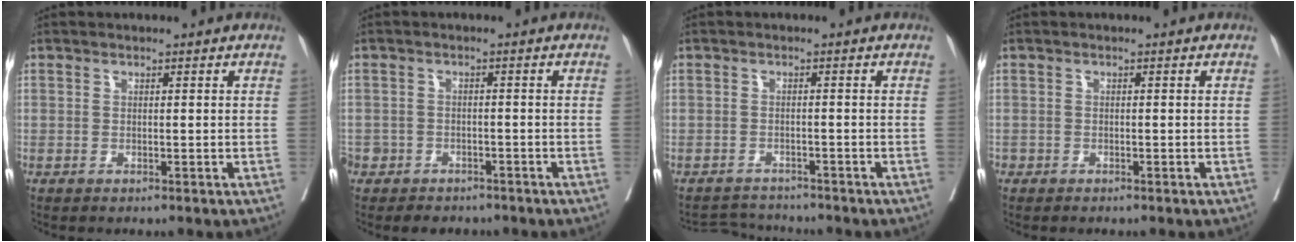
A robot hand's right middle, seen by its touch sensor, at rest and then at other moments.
{"total": 7.8, "force": [-5.7, 4.9, 1.9], "torque": [-0.047, 0.002, -0.079]}
{"total": 3.6, "force": [-3.5, 0.2, -0.7], "torque": [0.011, -0.007, -0.058]}
{"total": 0.9, "force": [-0.8, 0.4, 0.1], "torque": [-0.007, -0.001, -0.018]}